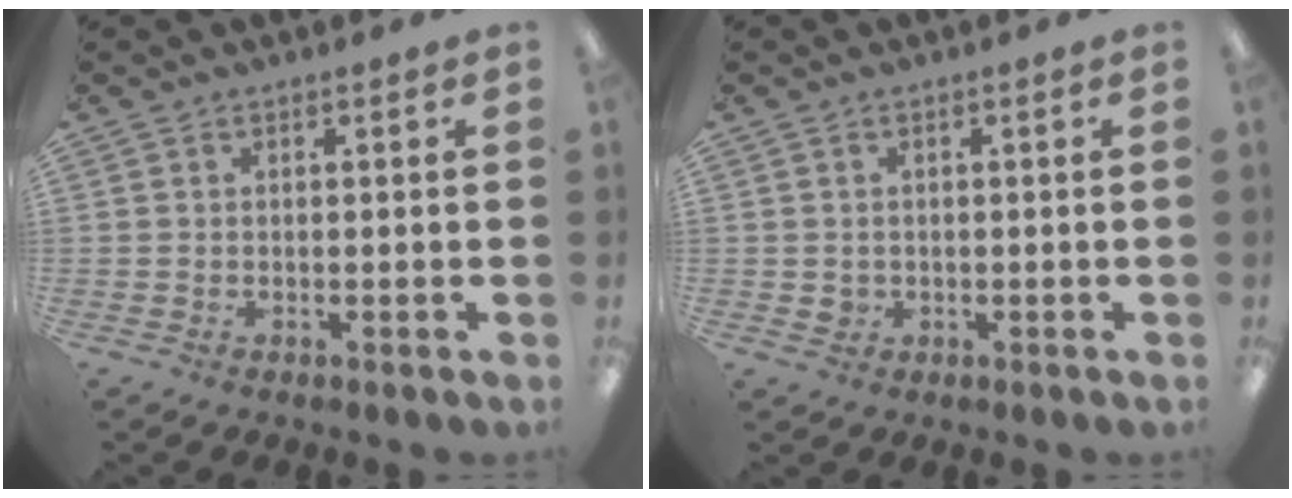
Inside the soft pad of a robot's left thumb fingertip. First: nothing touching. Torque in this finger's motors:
{"motor_torque": [-0.21, 0.37, 0.00, -0.03, 0.02]}